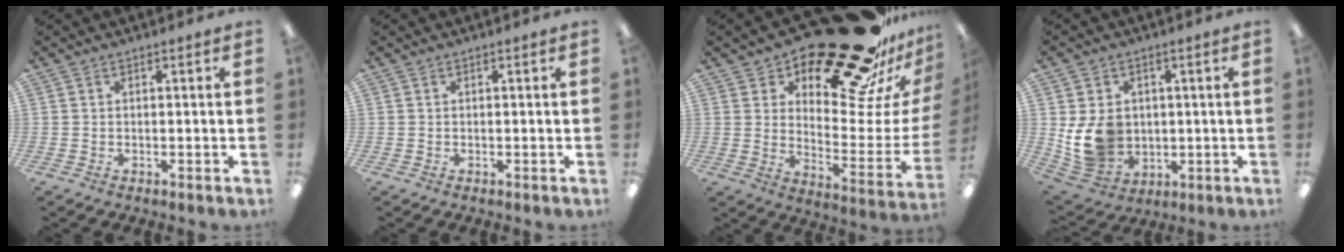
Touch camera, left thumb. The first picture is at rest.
{"total": 0.0}
{"total": 29.2, "force": [22.1, 11.1, 15.6], "torque": [-0.194, -0.157, 0.376]}
{"total": 10.6, "force": [0.6, 9.1, 5.3], "torque": [-0.123, -0.001, 0.019]}